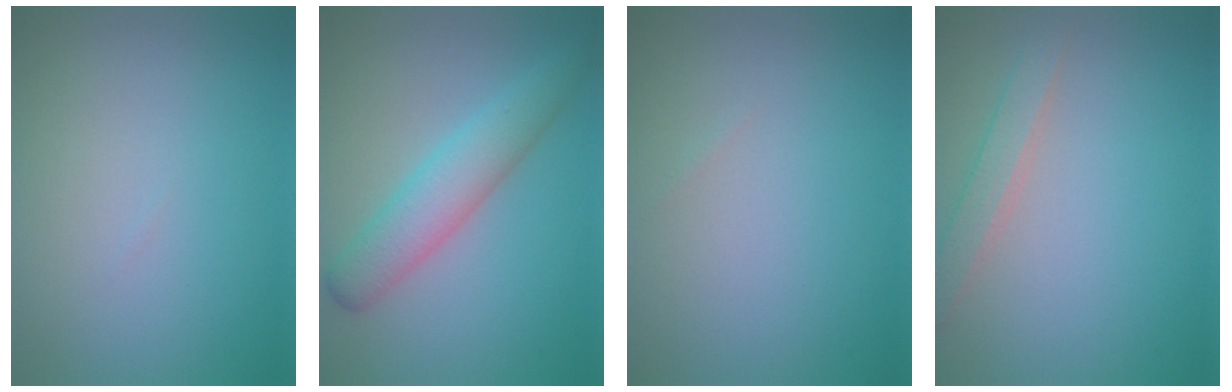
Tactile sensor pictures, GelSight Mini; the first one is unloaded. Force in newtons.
{"total": 4.3, "press": 4.3, "slide": 0.2}
{"total": 0.0}
{"total": 2.1, "press": 2.1, "slide": 0.1}